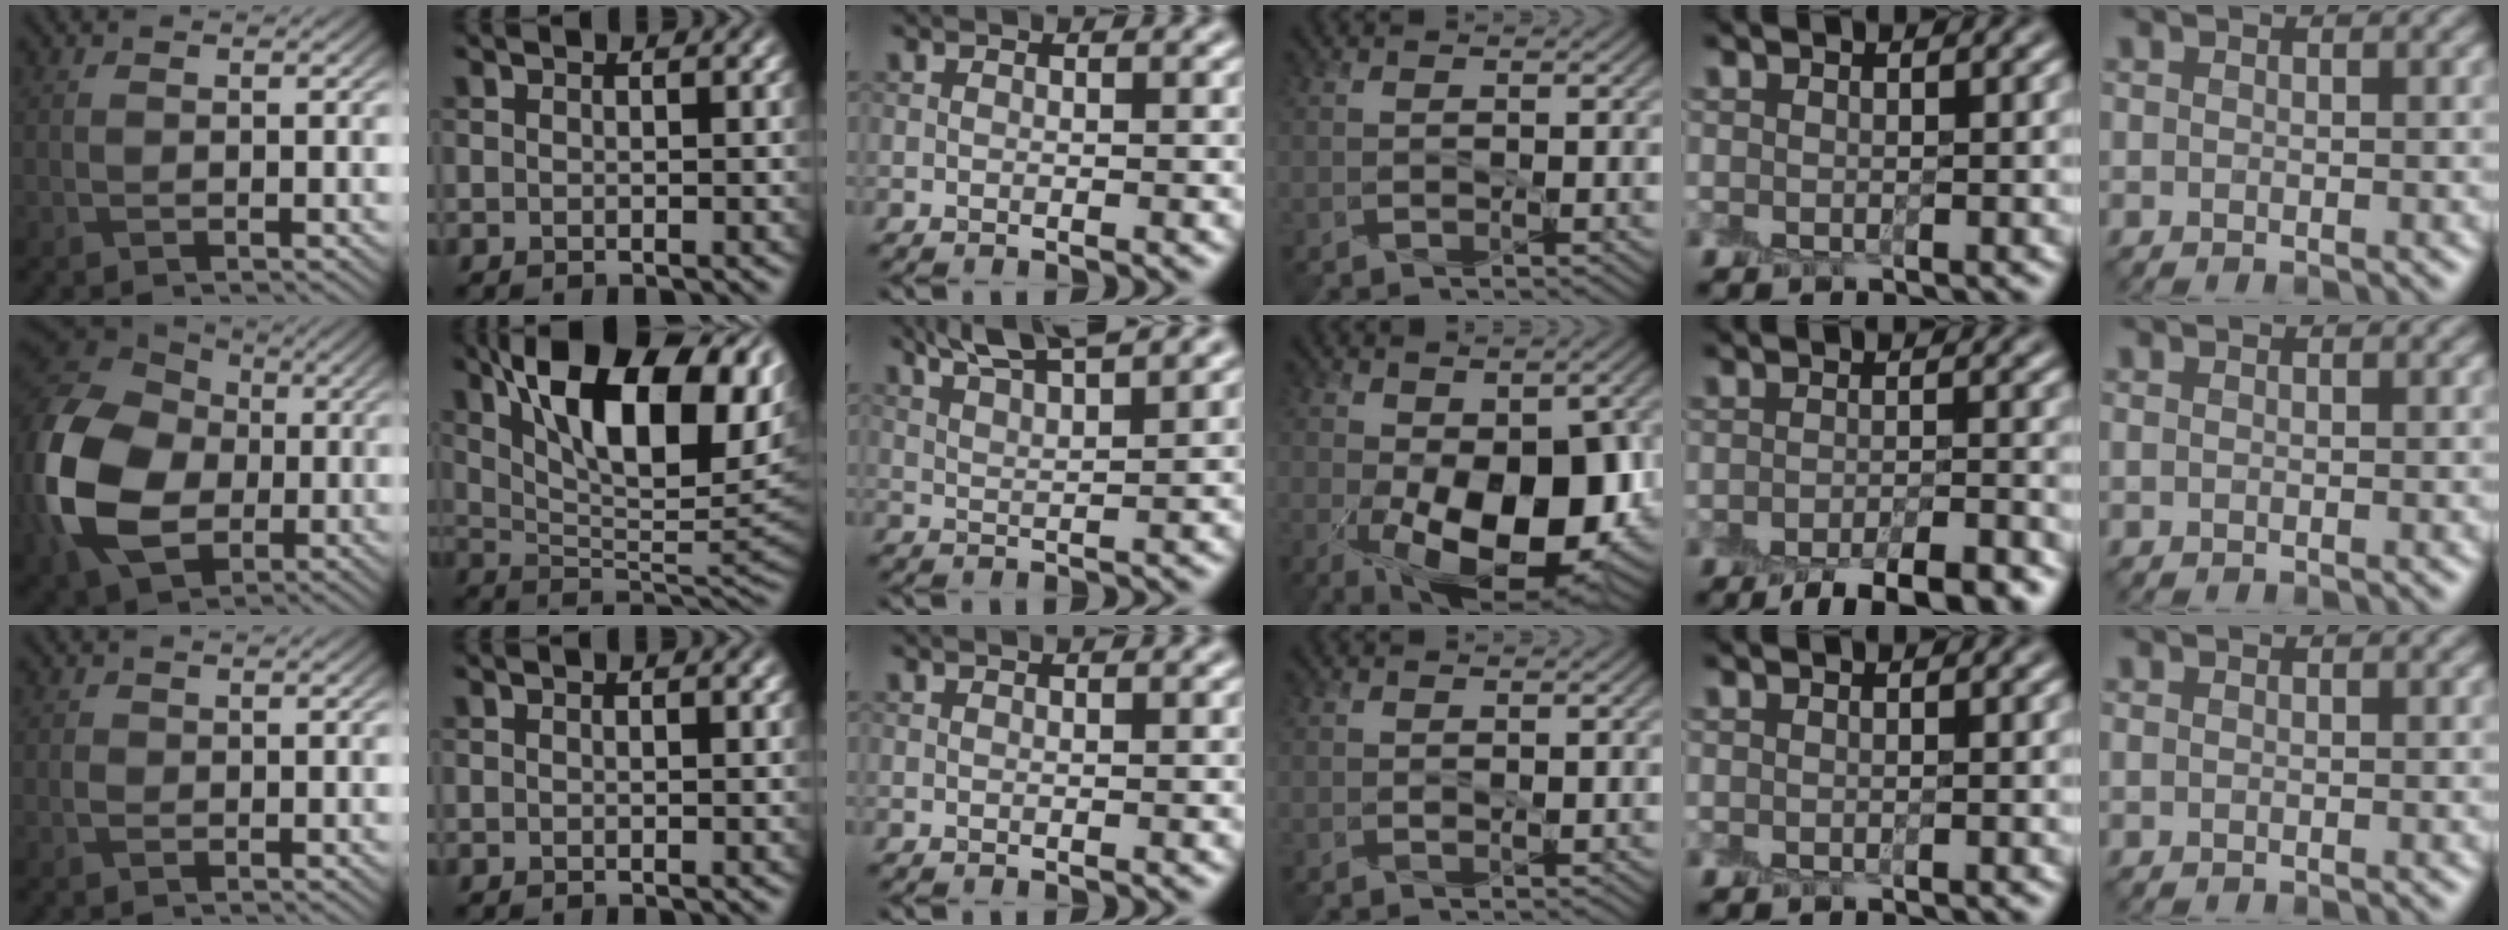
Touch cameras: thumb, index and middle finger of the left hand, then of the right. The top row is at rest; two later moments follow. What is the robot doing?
{"motion": "peel", "object": "shipping label"}